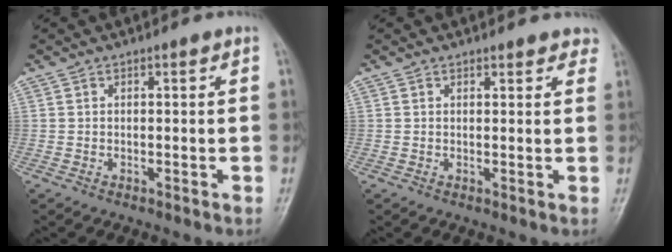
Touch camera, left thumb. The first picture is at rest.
{"total": 2.5, "force": [2.2, 1.3, 0.5], "torque": [0.025, -0.006, 0.015]}